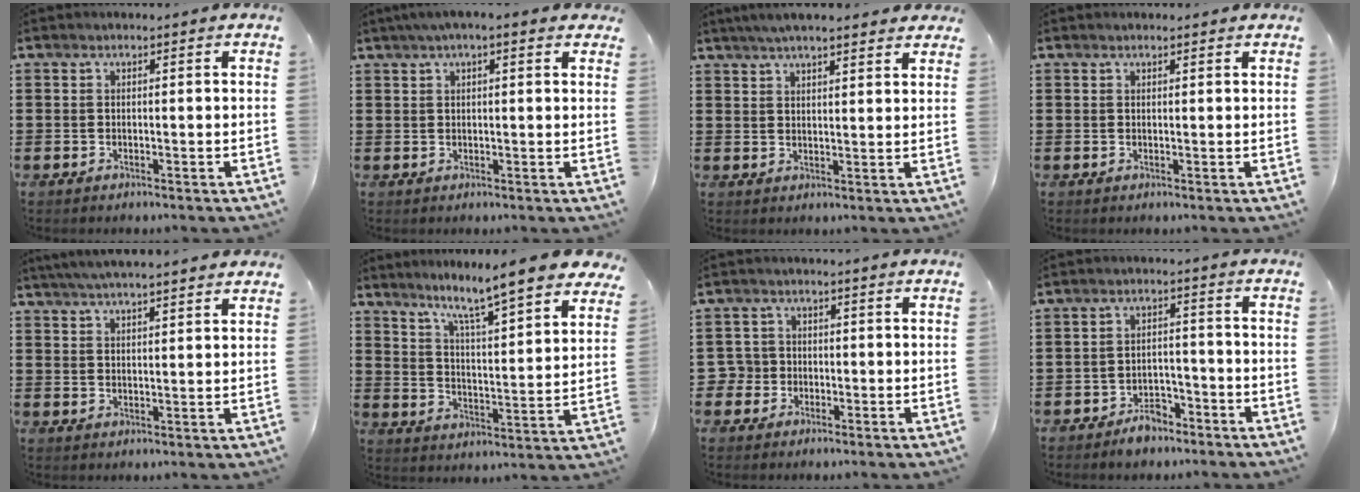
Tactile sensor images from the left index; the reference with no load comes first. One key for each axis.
{"total": 2.9, "fx": 1.9, "fy": 0.5, "fz": 2.2, "tx": -0.047, "ty": 0.006, "tz": 0.033}
{"total": 4.5, "fx": 4.0, "fy": 0.4, "fz": 2.0, "tx": -0.049, "ty": -0.001, "tz": 0.072}
{"total": 0.6, "fx": 0.5, "fy": 0.2, "fz": 0.2, "tx": -0.005, "ty": 0.002, "tz": 0.009}
{"total": 4.1, "fx": 3.9, "fy": -0.3, "fz": 1.4, "tx": -0.039, "ty": -0.010, "tz": 0.069}
{"total": 7.2, "fx": 6.3, "fy": -0.9, "fz": 3.4, "tx": -0.088, "ty": -0.053, "tz": 0.095}
{"total": 3.0, "fx": -0.8, "fy": 2.9, "fz": 0.3, "tx": -0.037, "ty": -0.001, "tz": -0.026}
{"total": 4.0, "fx": -3.5, "fy": 1.7, "fz": 1.0, "tx": -0.018, "ty": 0.013, "tz": -0.068}